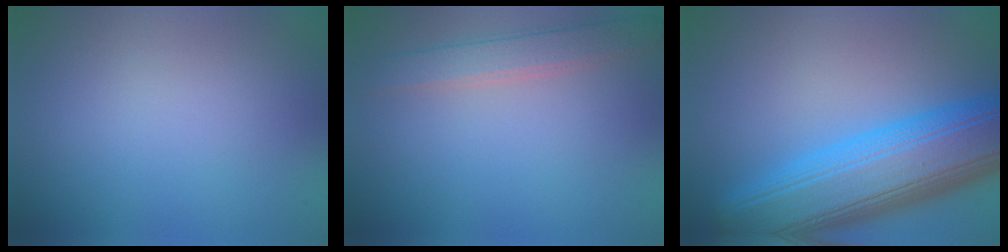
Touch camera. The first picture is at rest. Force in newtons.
{"total": 2.6, "press": 2.6, "slide": 0.2}
{"total": 11.6, "press": 11.6, "slide": 0.4}